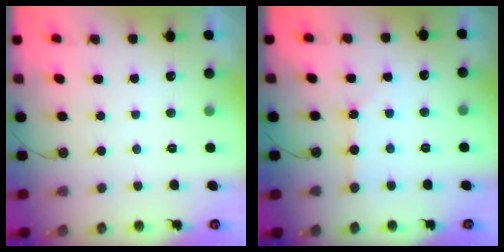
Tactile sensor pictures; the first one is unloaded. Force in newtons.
{"total": 2.6, "press": 2.5, "slide": 0.4}